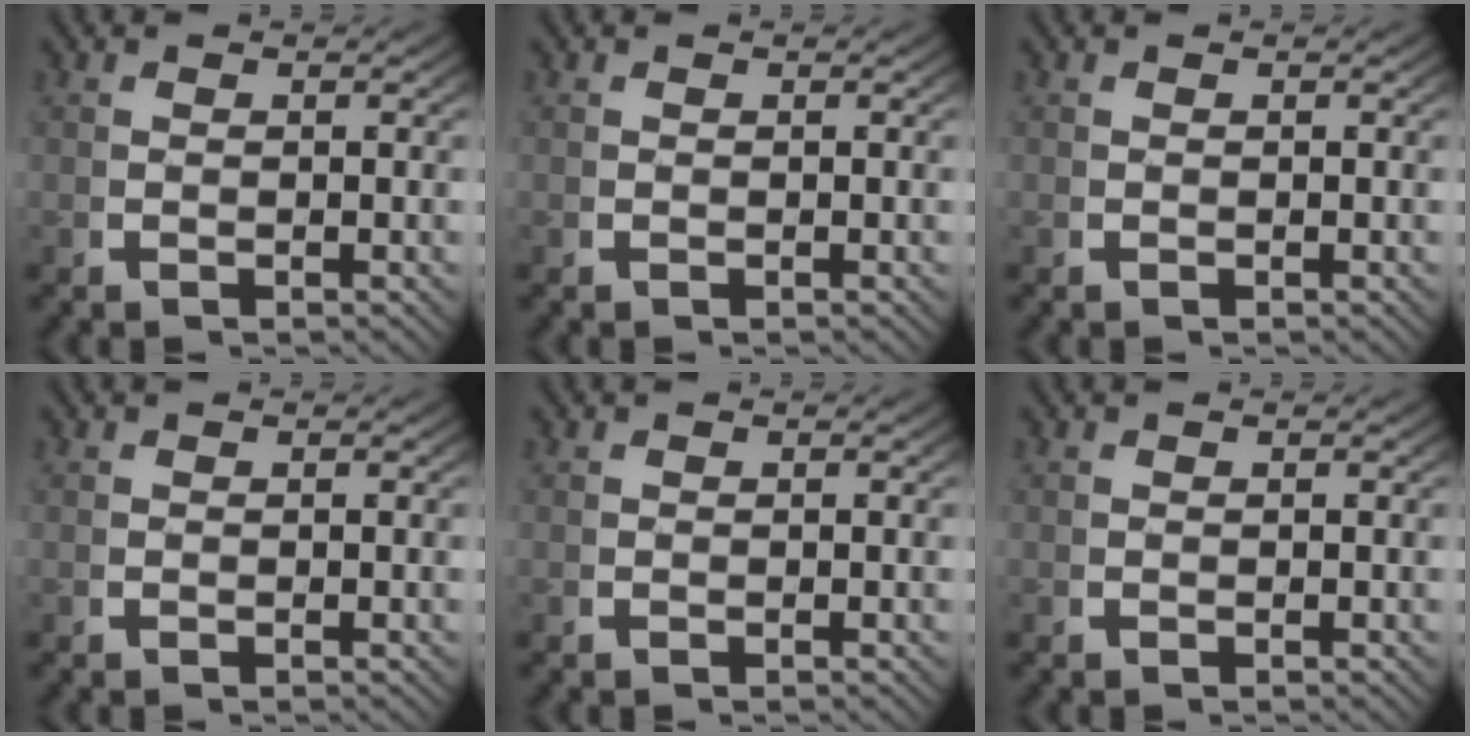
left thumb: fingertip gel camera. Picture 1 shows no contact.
{"total": 0.0}
{"total": 0.0}
{"total": 0.0}
{"total": 0.0}
{"total": 0.0}